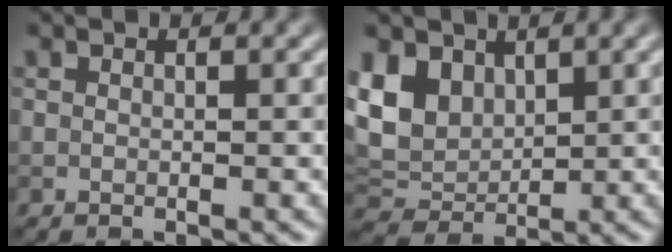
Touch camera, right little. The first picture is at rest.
{"total": 5.7, "force": [2.2, 4.2, 3.2], "torque": [-0.075, -0.002, 0.043]}